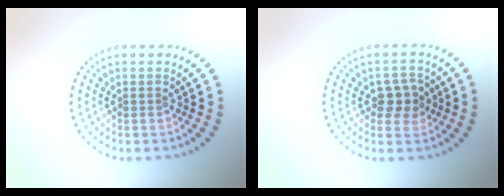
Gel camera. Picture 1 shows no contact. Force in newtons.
{"total": 2.6, "press": 2.5, "slide": 0.7}